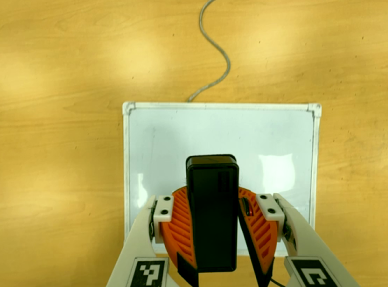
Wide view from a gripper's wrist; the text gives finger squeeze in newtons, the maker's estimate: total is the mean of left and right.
{"total": 8.6, "left": 8.9, "right": 8.4}